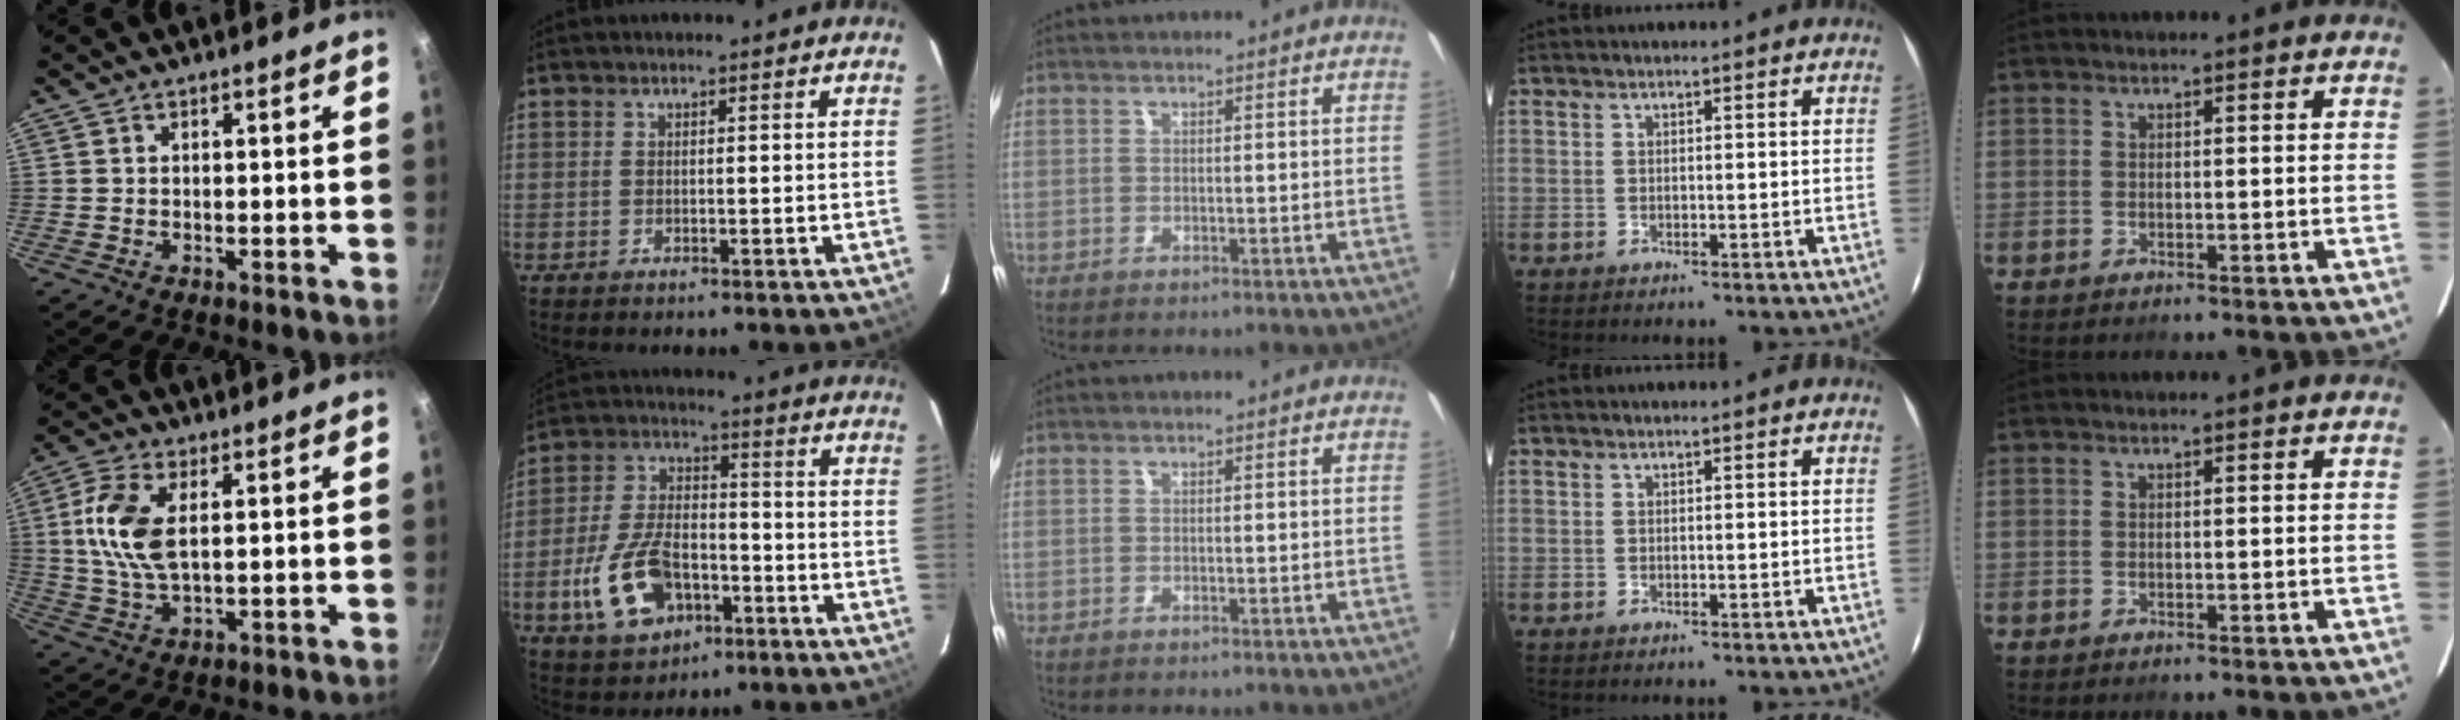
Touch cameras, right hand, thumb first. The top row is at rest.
{"thumb": {"total": 10.5, "force": [1.9, 5.2, 8.9], "torque": [-0.183, 0.004, 0.037]}, "index": {"total": 14.6, "force": [-5.9, 8.6, 10.3], "torque": [-0.224, 0.005, -0.093]}}